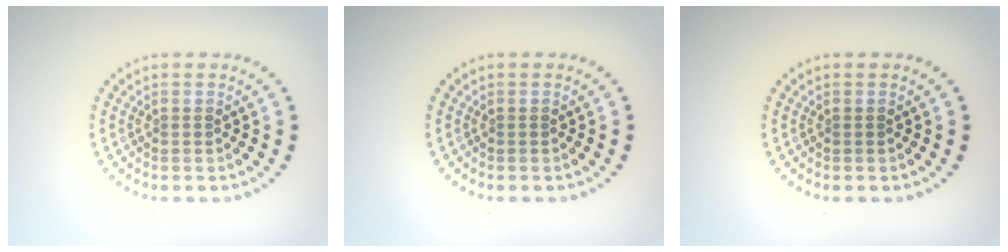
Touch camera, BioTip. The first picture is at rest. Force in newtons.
{"total": 0.0}
{"total": 0.0}